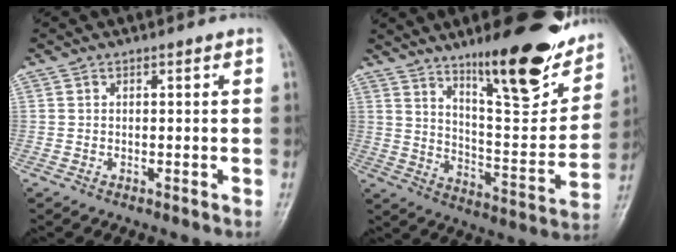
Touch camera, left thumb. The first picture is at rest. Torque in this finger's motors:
{"motor_torque": [1.30, 1.02, 1.41, -1.36, 0.18]}